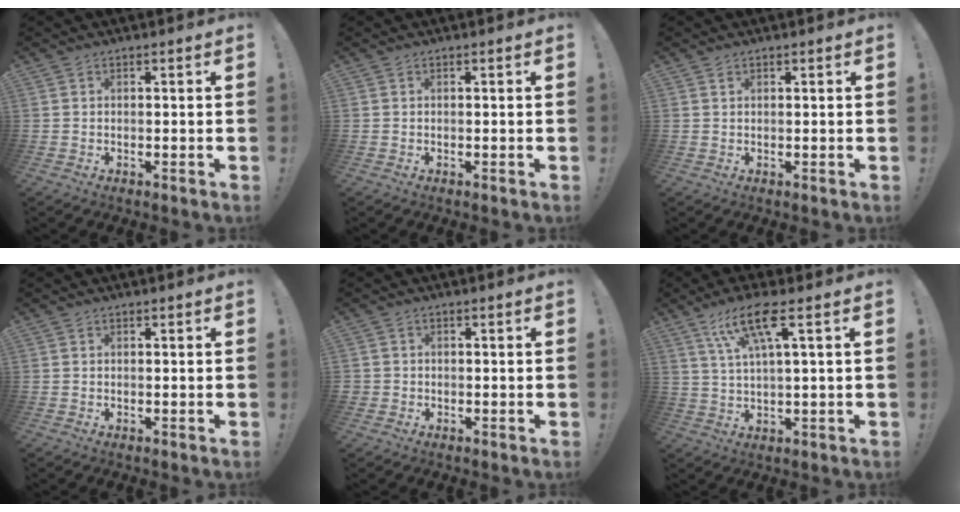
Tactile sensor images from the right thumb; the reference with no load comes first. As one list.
[{"total": 0.0}, {"total": 1.3, "force": [1.1, 0.6, 0.5], "torque": [0.006, -0.006, 0.017]}, {"total": 0.0}, {"total": 1.3, "force": [-0.3, 1.2, 0.2], "torque": [-0.003, 0.003, -0.006]}, {"total": 10.5, "force": [4.7, 1.4, 9.3], "torque": [-0.182, 0.000, 0.080]}]